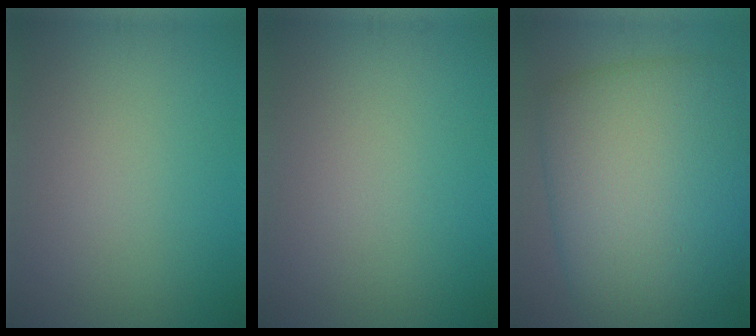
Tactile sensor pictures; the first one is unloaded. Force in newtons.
{"total": 0.0}
{"total": 13.5, "press": 13.5, "slide": 0.6}